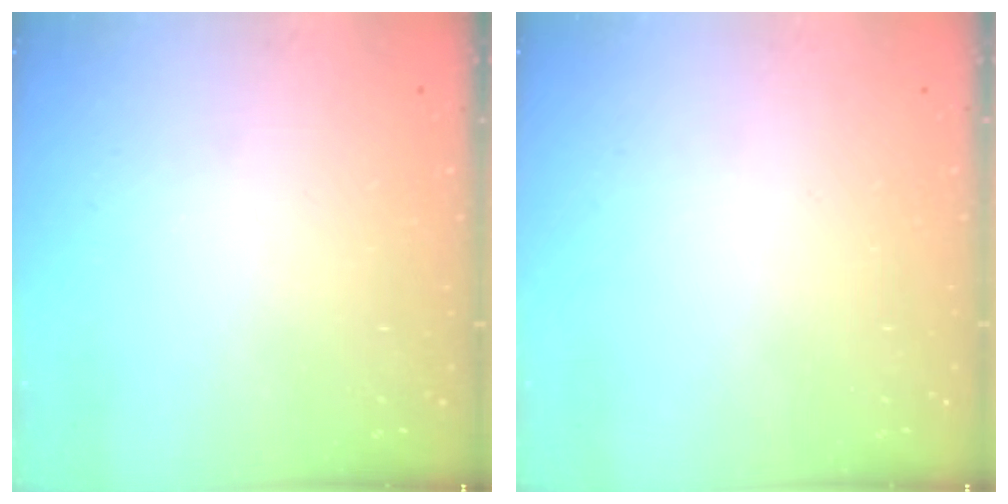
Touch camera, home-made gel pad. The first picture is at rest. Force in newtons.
{"total": 1.5, "press": 1.5, "slide": 0.1}